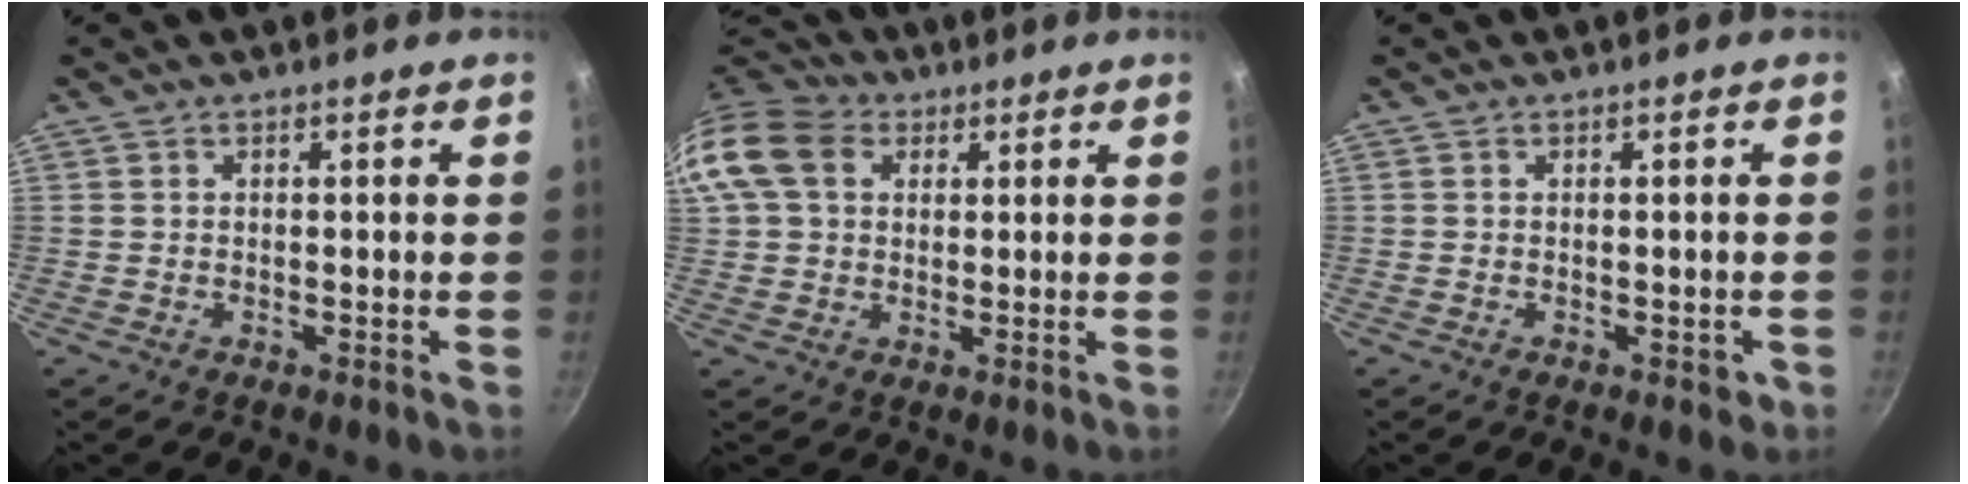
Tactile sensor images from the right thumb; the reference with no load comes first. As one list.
[{"total": 12.7, "force": [3.6, 9.9, 7.2], "torque": [-0.129, 0.020, 0.052]}, {"total": 2.0, "force": [-0.7, 1.1, 1.5], "torque": [-0.014, 0.002, -0.008]}]